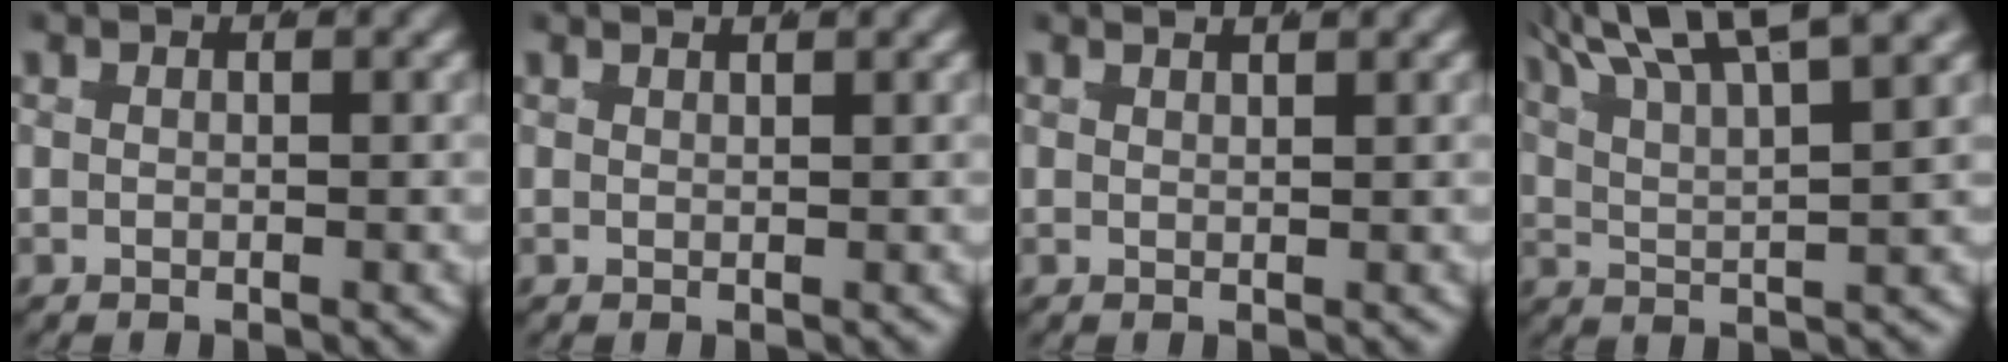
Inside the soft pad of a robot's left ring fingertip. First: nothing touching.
{"total": 1.5, "force": [1.4, 0.4, 0.4], "torque": [-0.003, 0.008, 0.019]}
{"total": 1.9, "force": [1.7, 0.5, 0.6], "torque": [-0.006, 0.008, 0.025]}
{"total": 8.2, "force": [5.2, 3.9, 4.9], "torque": [-0.091, 0.017, 0.068]}